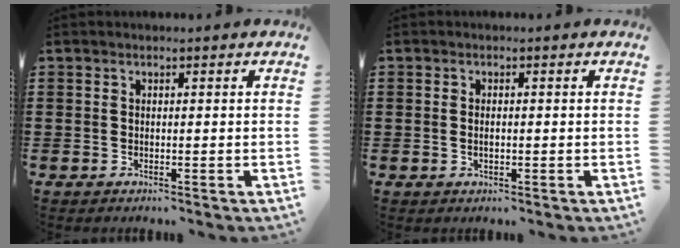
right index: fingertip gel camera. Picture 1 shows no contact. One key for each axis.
{"total": 1.2, "fx": 0.0, "fy": 0.6, "fz": 1.1, "tx": -0.022, "ty": 0.005, "tz": -0.001}